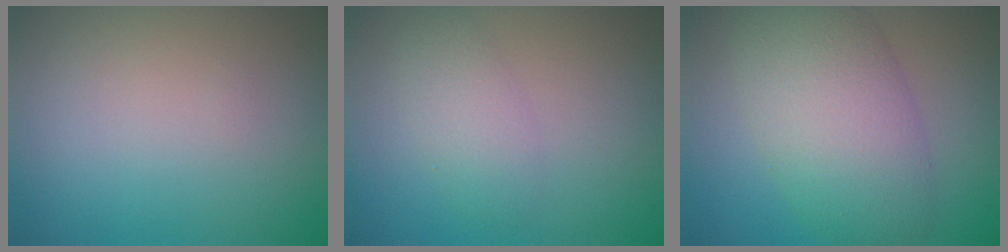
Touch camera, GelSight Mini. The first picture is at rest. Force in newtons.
{"total": 2.4, "press": 2.4, "slide": 0.1}
{"total": 7.5, "press": 7.5, "slide": 0.3}